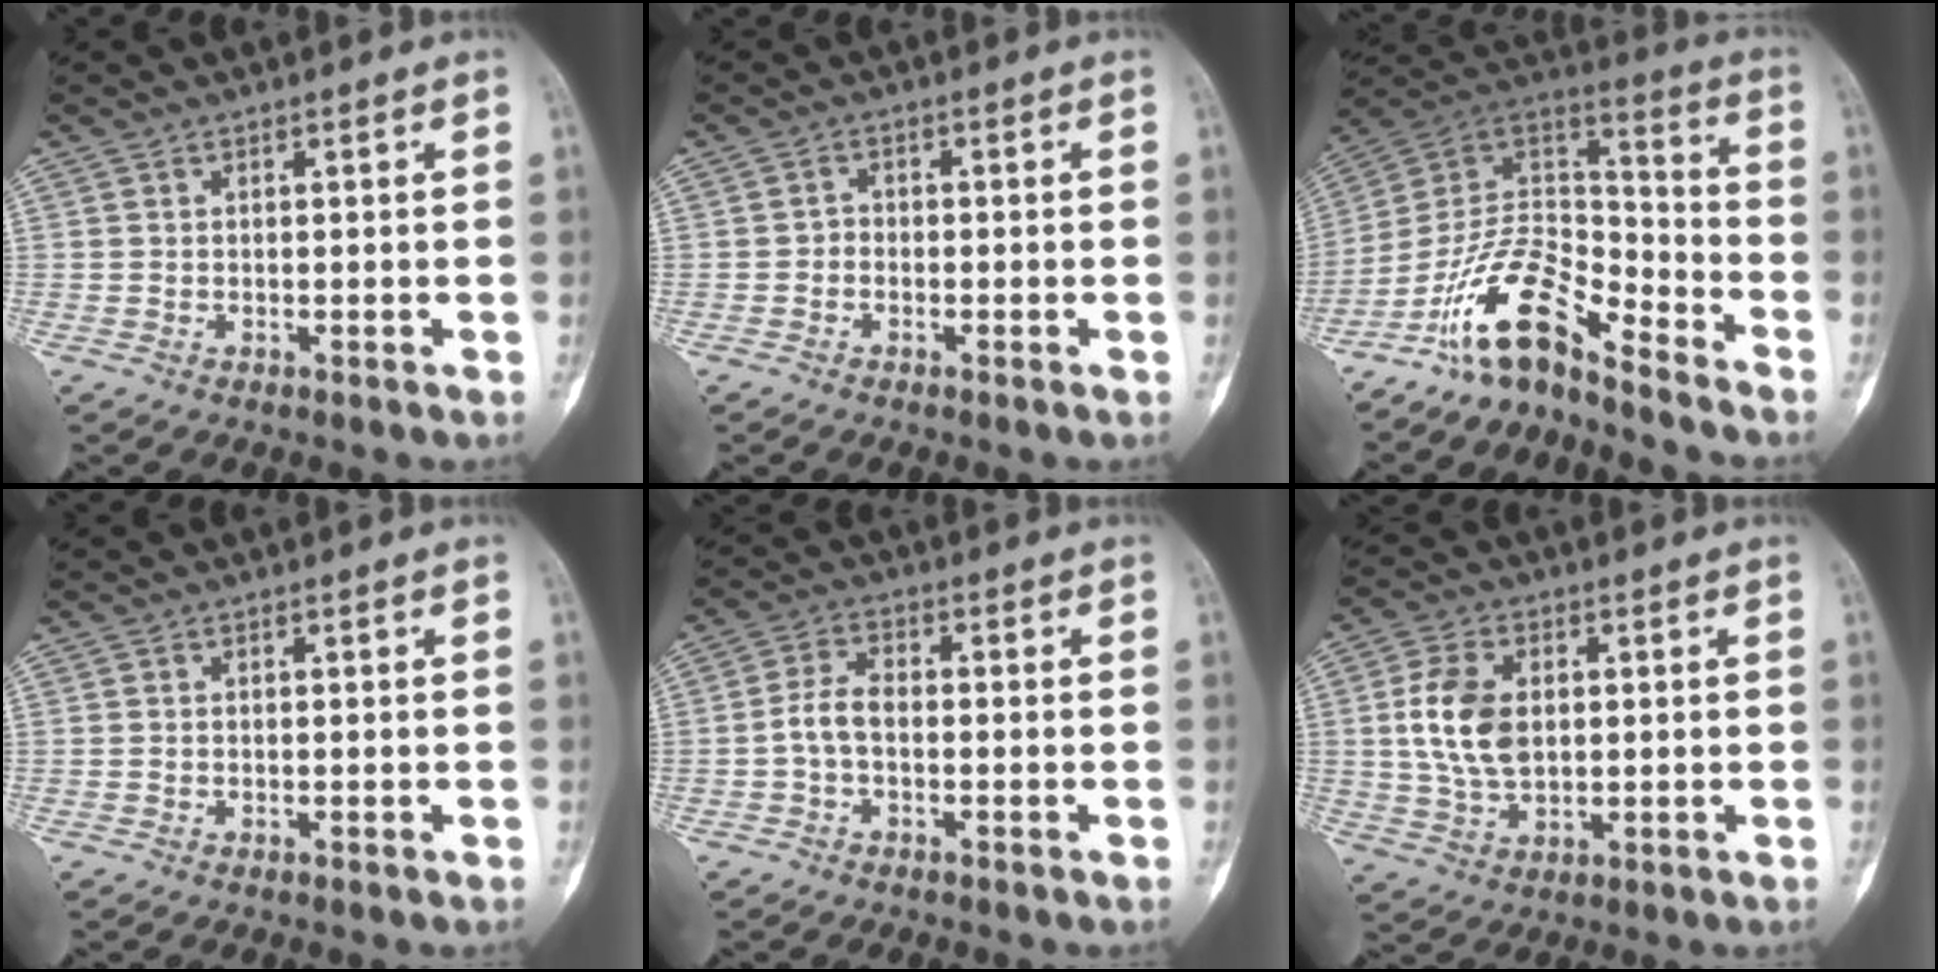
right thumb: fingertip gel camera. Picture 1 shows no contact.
{"total": 1.4, "force": [-0.8, 1.1, 0.5], "torque": [0.006, 0.007, -0.021]}
{"total": 14.3, "force": [-10.9, 4.7, 8.0], "torque": [-0.134, 0.105, -0.208]}
{"total": 0.0}
{"total": 4.5, "force": [-1.0, 2.6, 3.6], "torque": [-0.071, 0.019, -0.026]}
{"total": 10.1, "force": [1.1, 6.4, 7.7], "torque": [-0.143, 0.000, 0.025]}